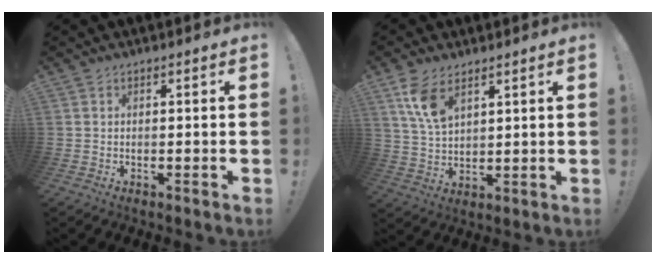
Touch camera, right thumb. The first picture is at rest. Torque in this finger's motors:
{"motor_torque": [0.05, 0.09, 0.37, 0.41, 0.04]}